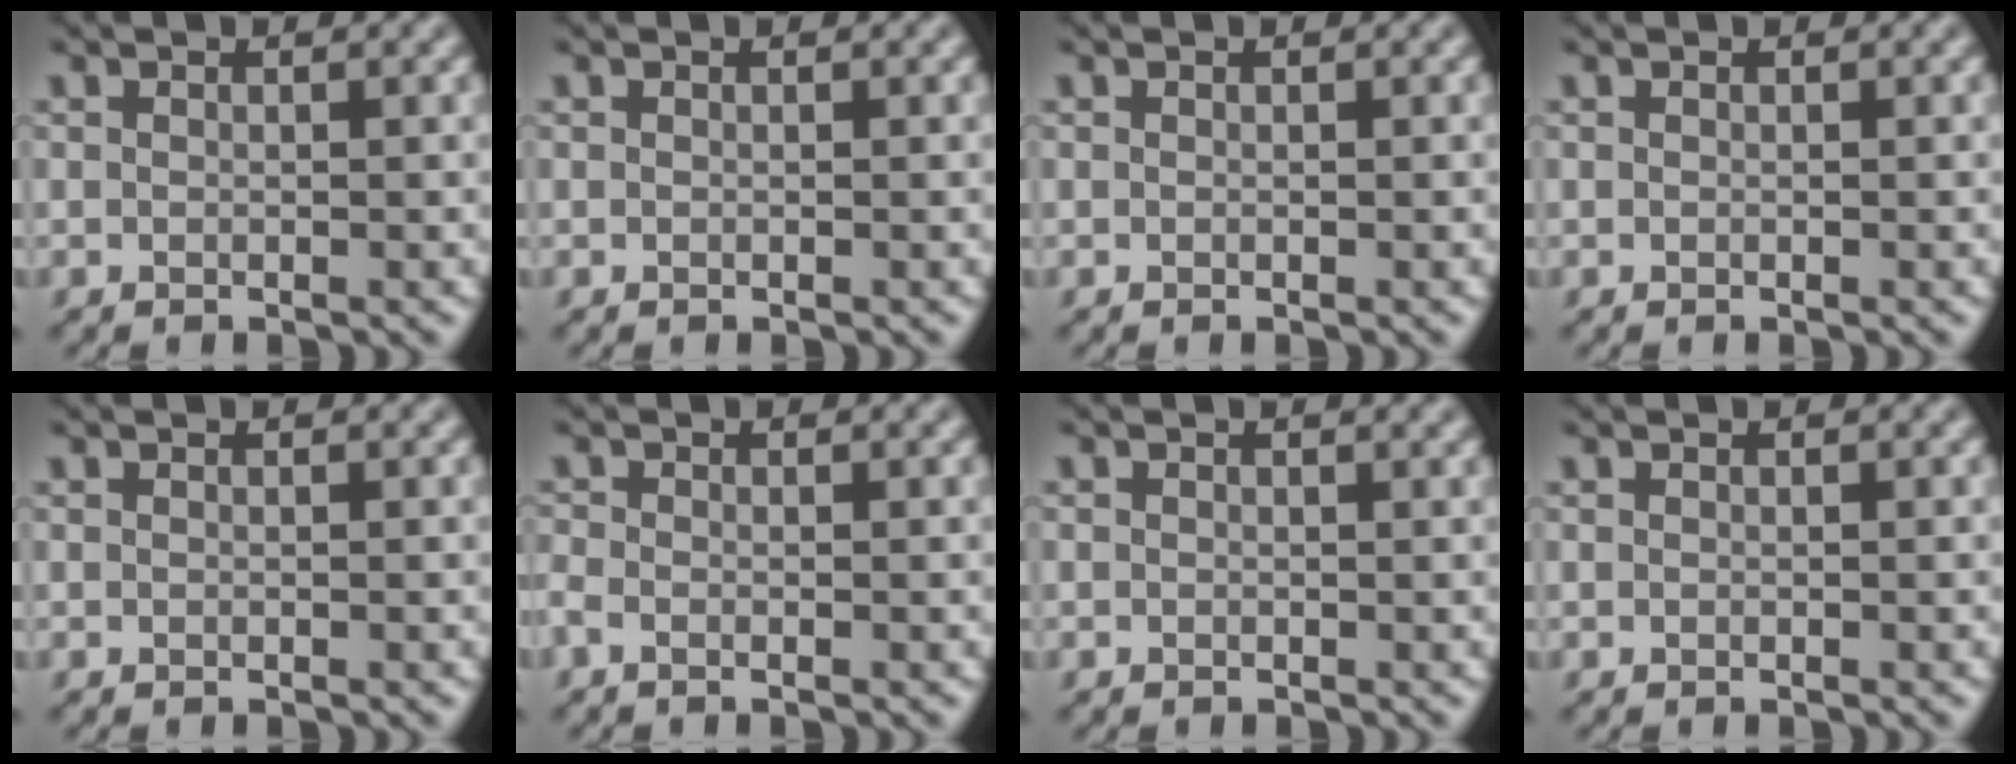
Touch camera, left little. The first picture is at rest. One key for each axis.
{"total": 0.0}
{"total": 0.0}
{"total": 0.0}
{"total": 0.0}
{"total": 1.0, "fx": -0.5, "fy": 0.5, "fz": 0.7, "tx": -0.018, "ty": 0.002, "tz": -0.014}
{"total": 0.8, "fx": 0.2, "fy": 0.7, "fz": 0.1, "tx": 0.002, "ty": -0.001, "tz": 0.000}
{"total": 0.0}